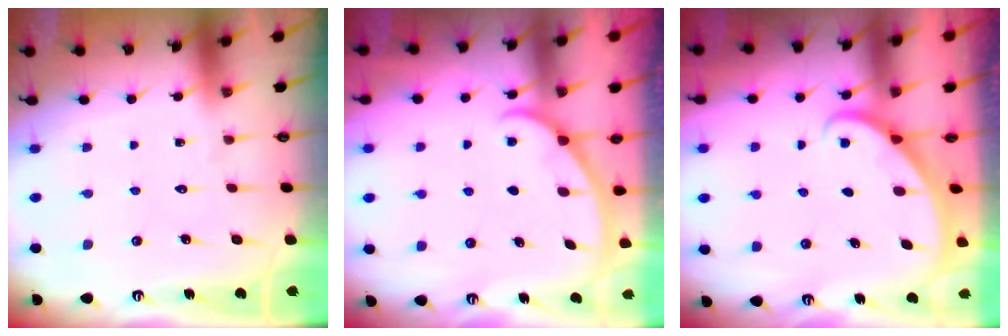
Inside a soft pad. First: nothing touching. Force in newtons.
{"total": 1.0, "press": 1.0, "slide": 0.2}
{"total": 1.9, "press": 1.9, "slide": 0.1}